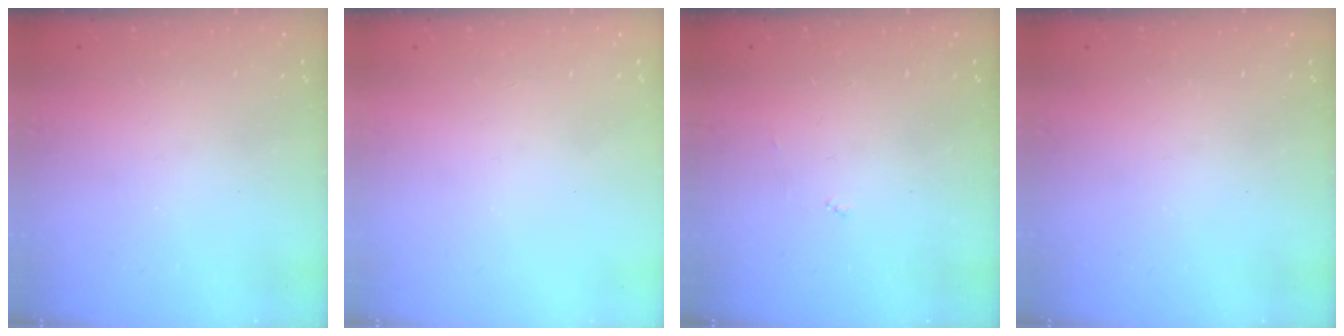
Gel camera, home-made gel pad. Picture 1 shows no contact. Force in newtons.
{"total": 0.0}
{"total": 3.0, "press": 3.0, "slide": 0.2}
{"total": 0.0}